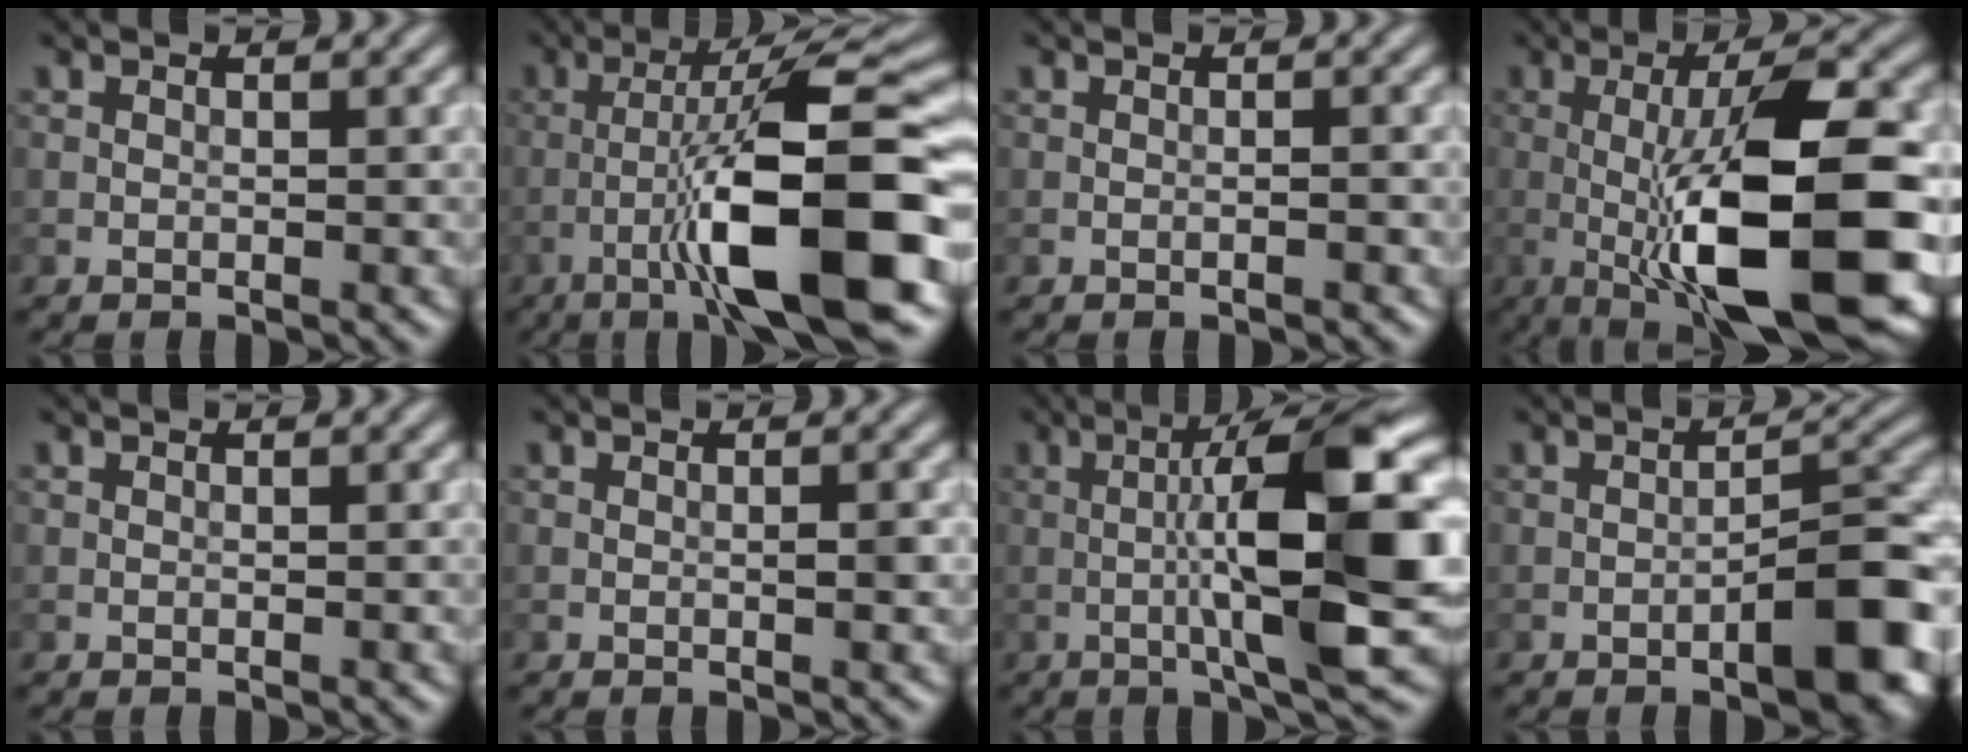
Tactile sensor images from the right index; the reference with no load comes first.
{"total": 12.5, "force": [-4.1, 2.2, 11.6], "torque": [-0.190, 0.017, -0.060]}
{"total": 0.8, "force": [-0.2, 0.1, 0.8], "torque": [-0.008, 0.003, -0.007]}
{"total": 12.2, "force": [-1.9, 3.0, 11.6], "torque": [-0.179, -0.004, -0.034]}
{"total": 0.0}
{"total": 0.7, "force": [0.0, 0.0, 0.7], "torque": [-0.011, 0.000, 0.000]}
{"total": 12.0, "force": [-0.3, 2.1, 11.9], "torque": [-0.180, 0.013, -0.006]}
{"total": 6.3, "force": [-2.6, 1.8, 5.5], "torque": [-0.074, 0.016, -0.040]}